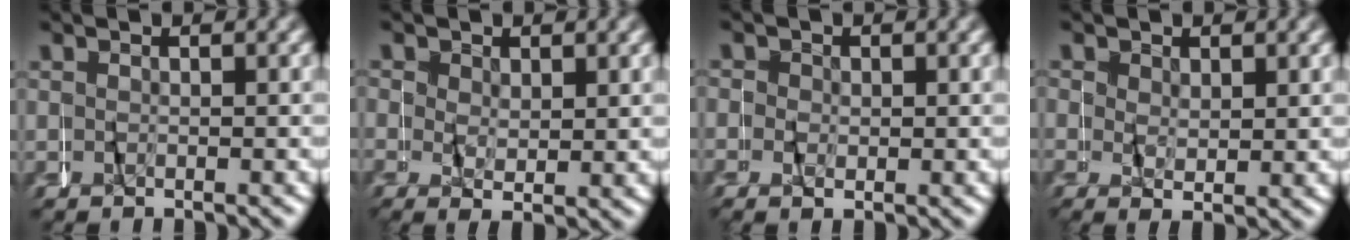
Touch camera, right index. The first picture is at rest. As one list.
[{"total": 2.2, "force": [0.4, 0.9, 2.0], "torque": [-0.029, -0.003, 0.008]}, {"total": 1.4, "force": [0.2, 1.1, 0.8], "torque": [-0.010, 0.002, -0.001]}, {"total": 1.9, "force": [0.4, 0.7, 1.7], "torque": [-0.024, -0.001, 0.009]}]